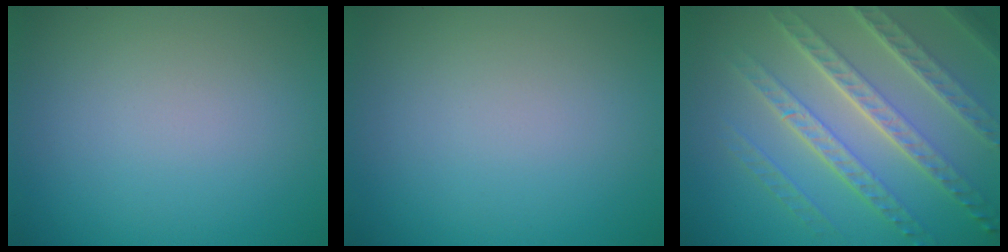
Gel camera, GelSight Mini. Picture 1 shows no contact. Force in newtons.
{"total": 0.0}
{"total": 7.6, "press": 5.3, "slide": 5.5}